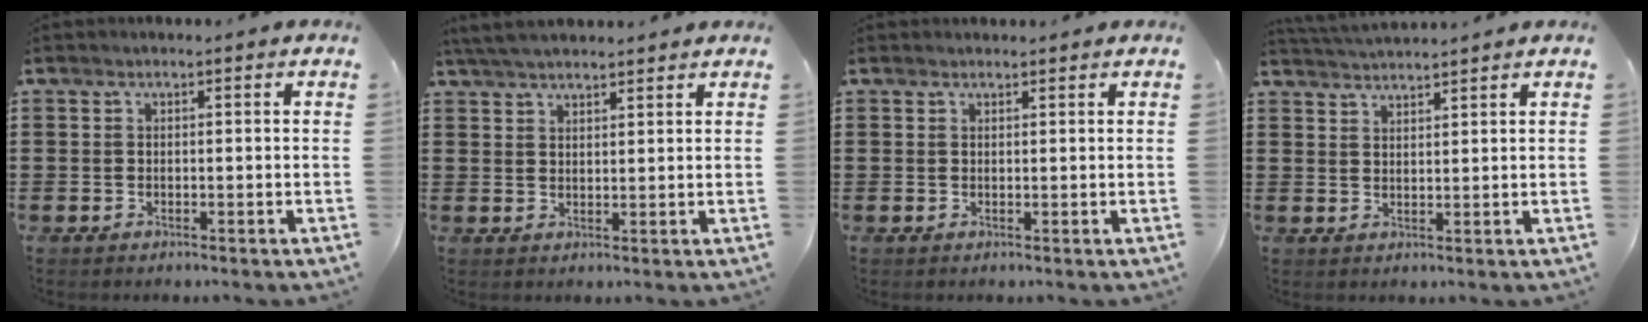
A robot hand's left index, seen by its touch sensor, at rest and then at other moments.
{"total": 4.2, "force": [3.8, 0.4, 1.6], "torque": [-0.041, -0.003, 0.073]}
{"total": 0.9, "force": [0.9, 0.2, 0.0], "torque": [-0.002, 0.001, 0.017]}
{"total": 2.7, "force": [2.7, -0.3, 0.0], "torque": [-0.008, -0.008, 0.051]}